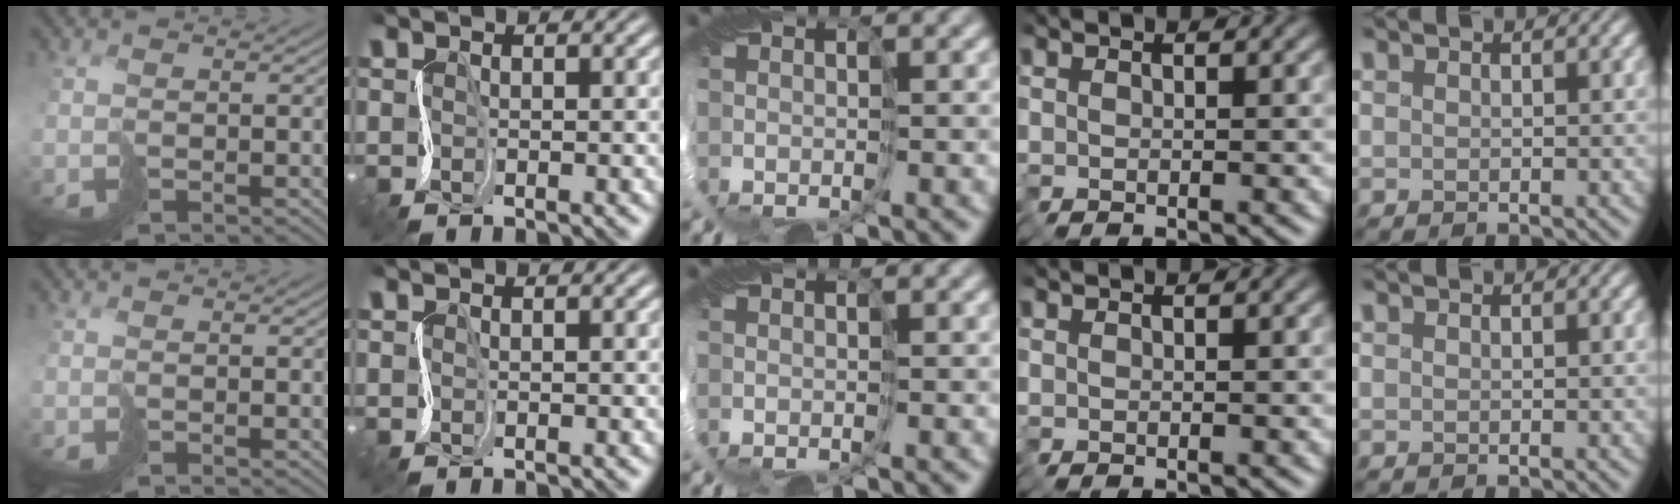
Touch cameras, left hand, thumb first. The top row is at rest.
{}